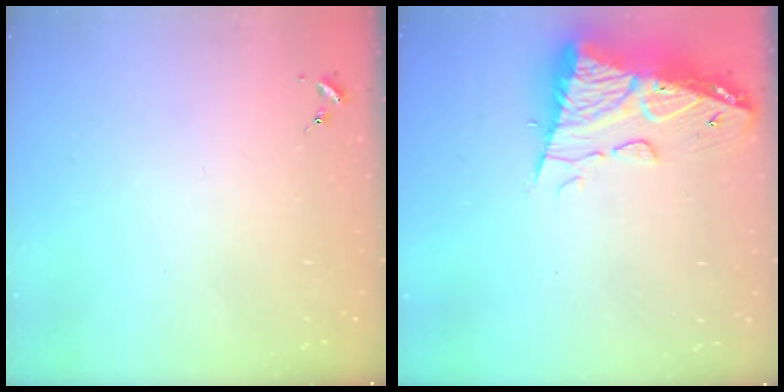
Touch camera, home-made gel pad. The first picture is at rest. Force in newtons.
{"total": 13.2, "press": 13.1, "slide": 1.2}